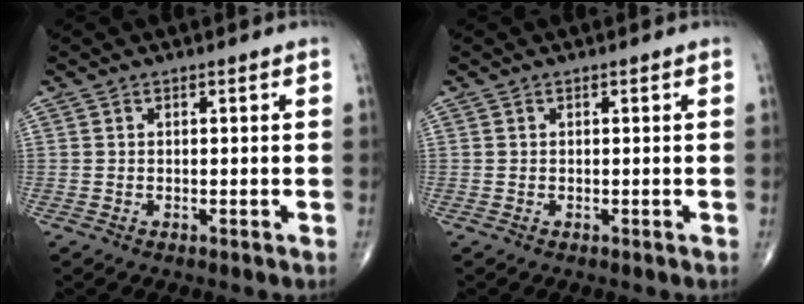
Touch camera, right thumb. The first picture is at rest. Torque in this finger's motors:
{"motor_torque": [0.09, 0.09, -0.08, 0.06, 0.00]}